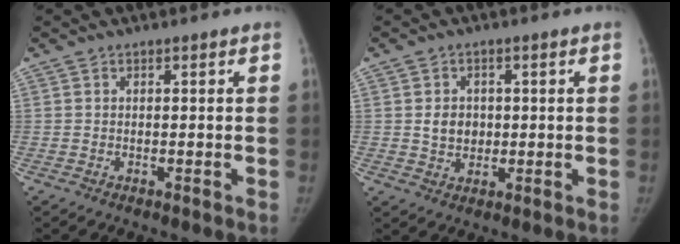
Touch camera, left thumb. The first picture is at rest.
{"total": 4.7, "force": [0.4, 3.9, 2.6], "torque": [-0.023, -0.002, 0.011]}